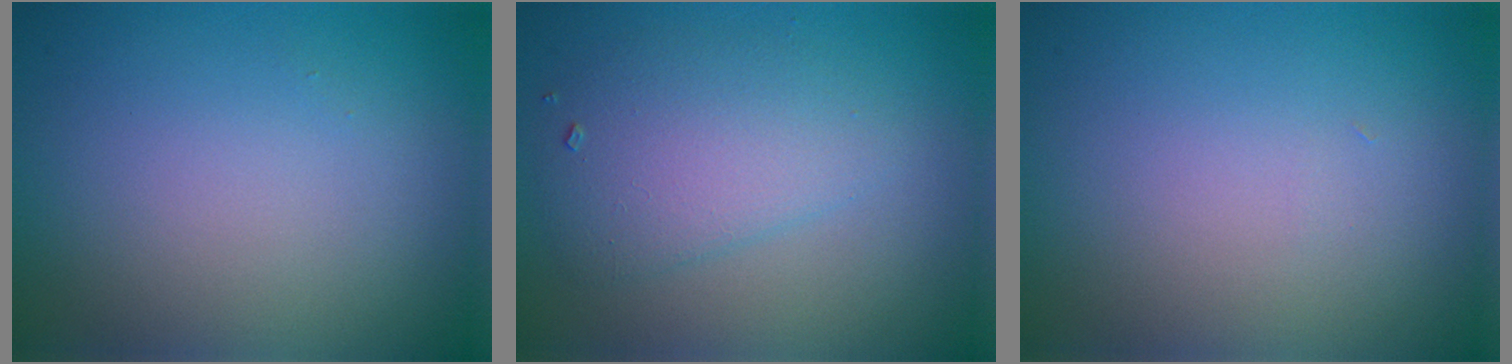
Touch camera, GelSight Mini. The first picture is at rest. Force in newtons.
{"total": 3.9, "press": 3.9, "slide": 0.1}
{"total": 0.0}